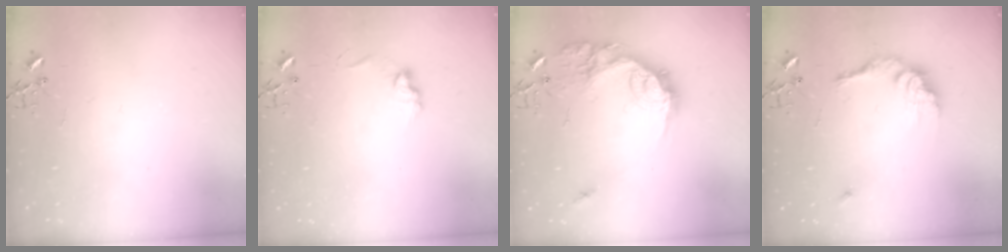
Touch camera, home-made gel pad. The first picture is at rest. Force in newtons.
{"total": 7.6, "press": 7.6, "slide": 0.7}
{"total": 19.2, "press": 19.2, "slide": 1.0}
{"total": 13.3, "press": 13.2, "slide": 1.1}